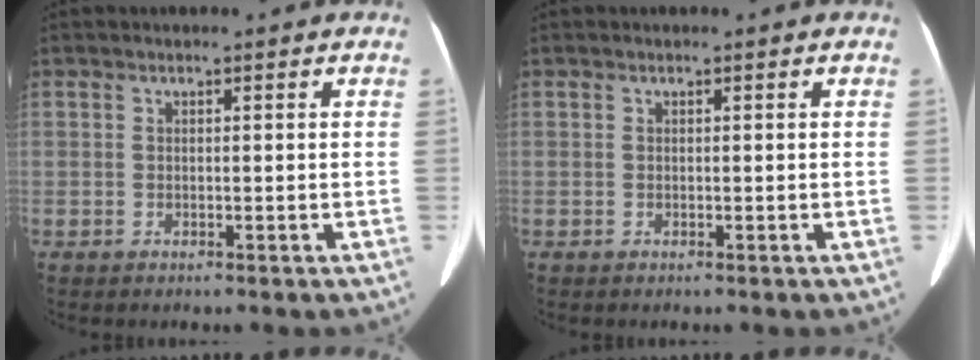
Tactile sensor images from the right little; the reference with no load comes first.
{"total": 0.0}